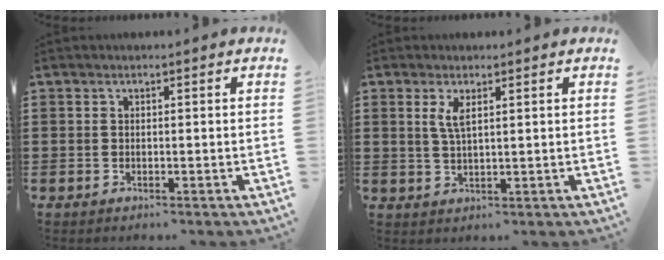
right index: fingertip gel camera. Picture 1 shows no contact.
{"total": 3.0, "force": [1.3, 0.9, 2.5], "torque": [-0.054, 0.004, 0.022]}